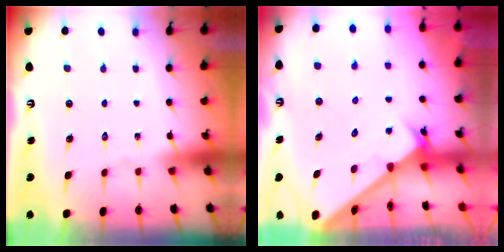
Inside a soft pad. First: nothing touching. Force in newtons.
{"total": 2.6, "press": 2.6, "slide": 0.2}